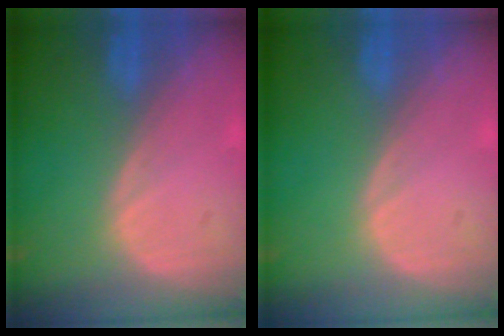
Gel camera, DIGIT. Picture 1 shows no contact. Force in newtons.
{"total": 0.0}